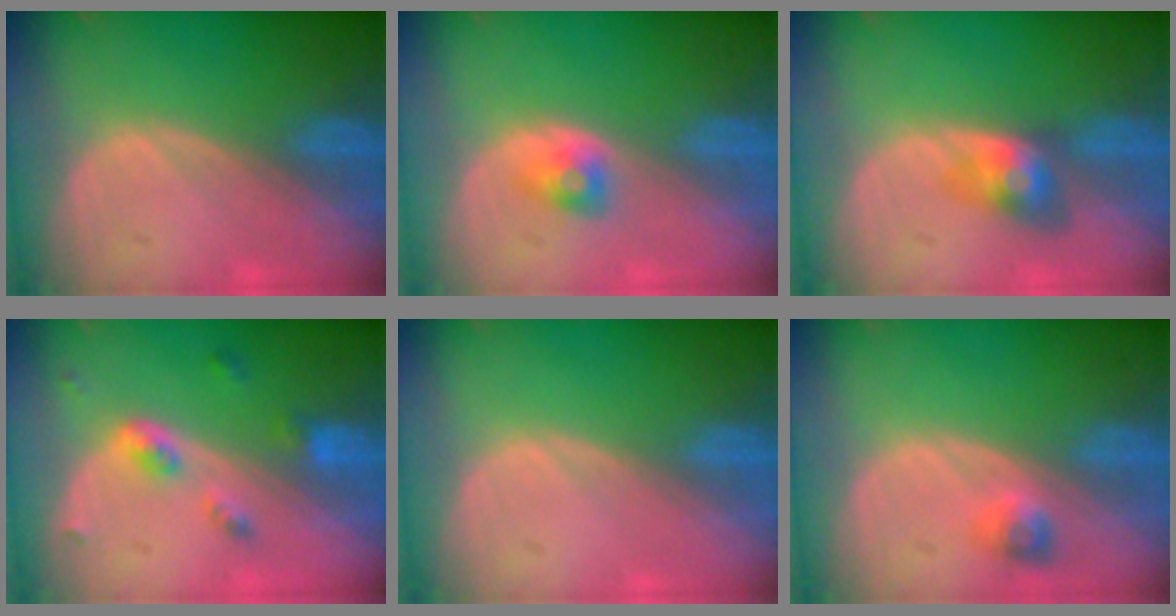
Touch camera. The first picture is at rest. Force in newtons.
{"total": 2.4, "press": 2.2, "slide": 0.7}
{"total": 3.9, "press": 3.9, "slide": 0.3}
{"total": 4.4, "press": 4.0, "slide": 1.9}
{"total": 0.0}
{"total": 2.3, "press": 2.2, "slide": 0.7}